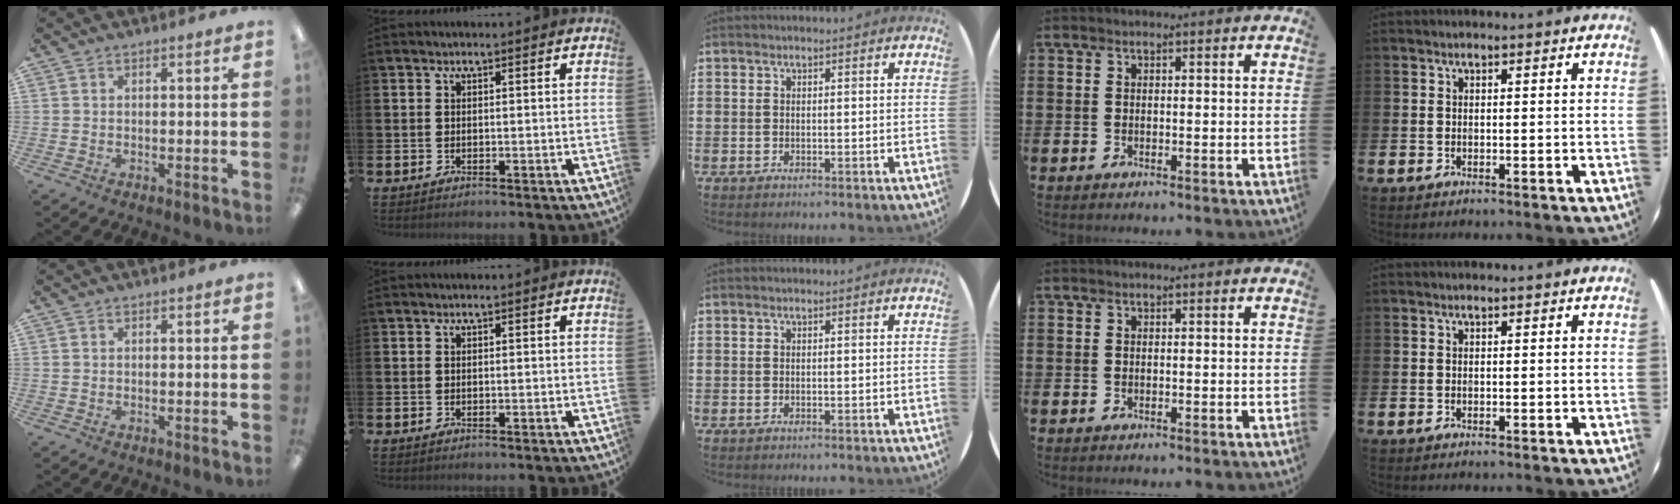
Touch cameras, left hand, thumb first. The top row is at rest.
{}